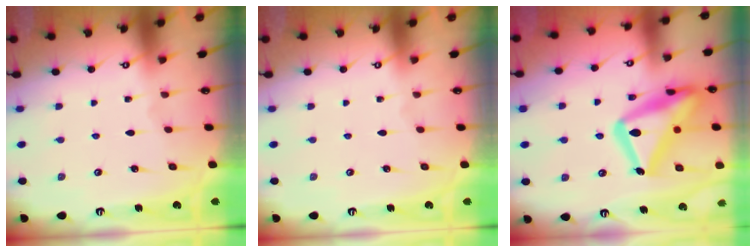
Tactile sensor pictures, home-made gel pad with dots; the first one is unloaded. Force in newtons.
{"total": 0.0}
{"total": 25.1, "press": 25.0, "slide": 1.6}